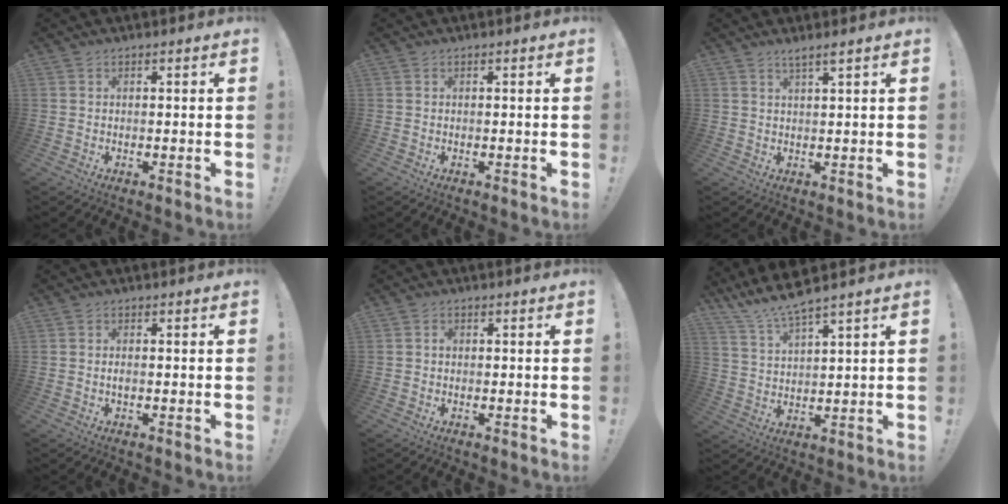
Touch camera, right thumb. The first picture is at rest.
{"total": 0.0}
{"total": 2.5, "force": [1.8, -0.1, 1.8], "torque": [-0.036, -0.005, 0.030]}
{"total": 1.0, "force": [-0.2, 0.4, 0.9], "torque": [-0.017, 0.001, -0.004]}
{"total": 0.7, "force": [-0.1, 0.6, 0.4], "torque": [0.001, 0.001, -0.005]}
{"total": 8.0, "force": [7.2, 0.0, 3.5], "torque": [-0.084, -0.043, 0.131]}